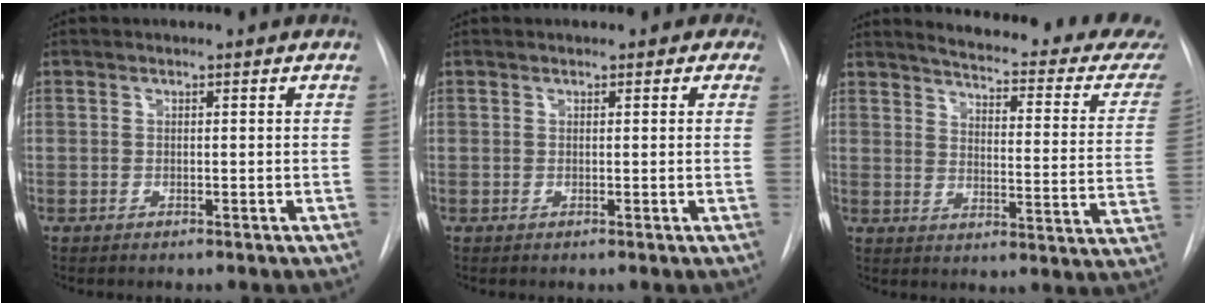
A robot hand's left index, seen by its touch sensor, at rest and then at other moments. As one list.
[{"total": 1.8, "force": [1.3, 1.2, 0.3], "torque": [0.016, 0.000, 0.005]}, {"total": 24.1, "force": [22.4, 2.3, 8.5], "torque": [-0.109, -0.100, 0.254]}]